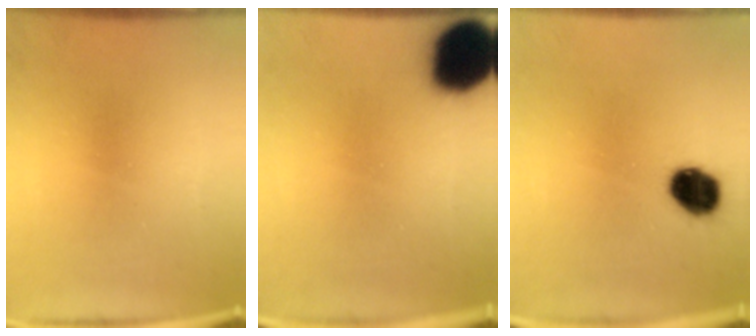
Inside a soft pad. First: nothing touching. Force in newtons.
{"total": 19.5}
{"total": 8.6}